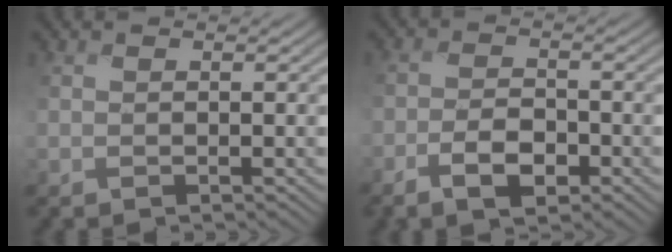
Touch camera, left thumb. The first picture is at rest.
{"total": 4.0, "force": [-2.4, 1.5, 2.8], "torque": [-0.049, 0.003, -0.050]}